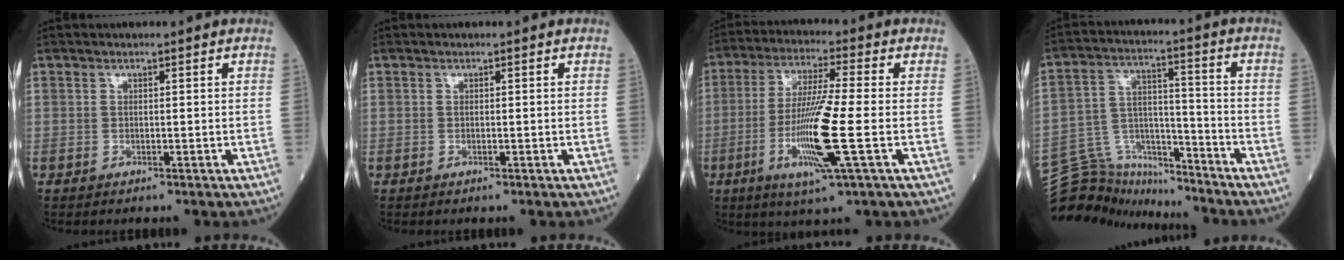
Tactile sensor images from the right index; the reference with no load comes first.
{"total": 0.0}
{"total": 12.1, "force": [-3.0, -0.3, 11.8], "torque": [-0.234, -0.014, -0.063]}
{"total": 12.6, "force": [-12.1, 3.5, -0.1], "torque": [-0.006, 0.060, -0.210]}